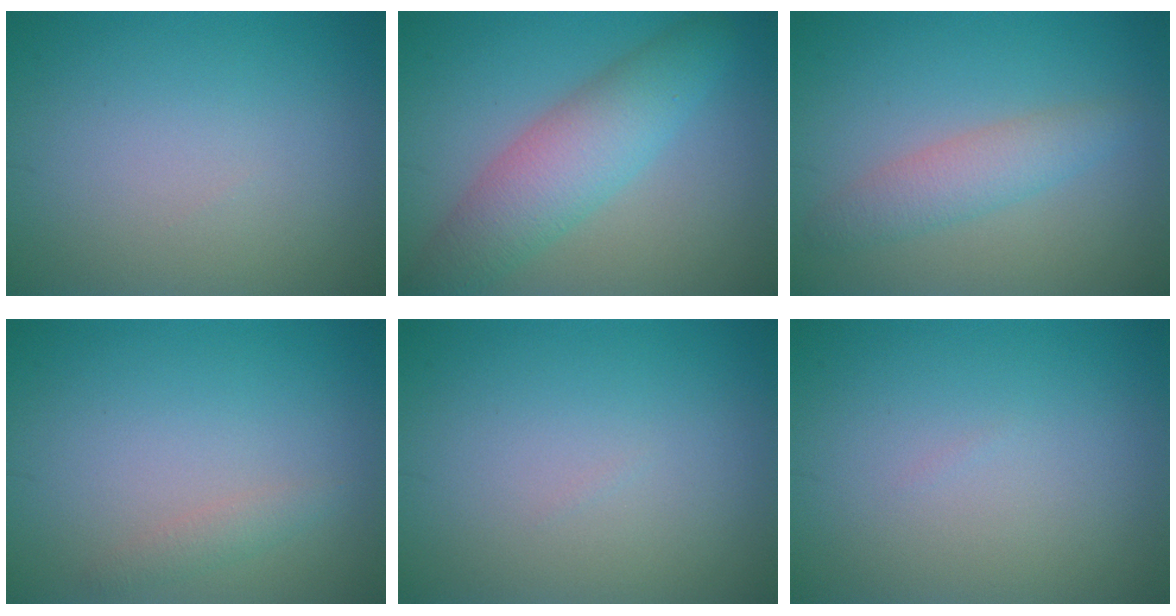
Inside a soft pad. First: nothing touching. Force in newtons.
{"total": 5.9, "press": 5.9, "slide": 0.0}
{"total": 2.9, "press": 2.9, "slide": 0.1}
{"total": 1.1, "press": 1.1, "slide": 0.1}
{"total": 0.0}
{"total": 0.0}